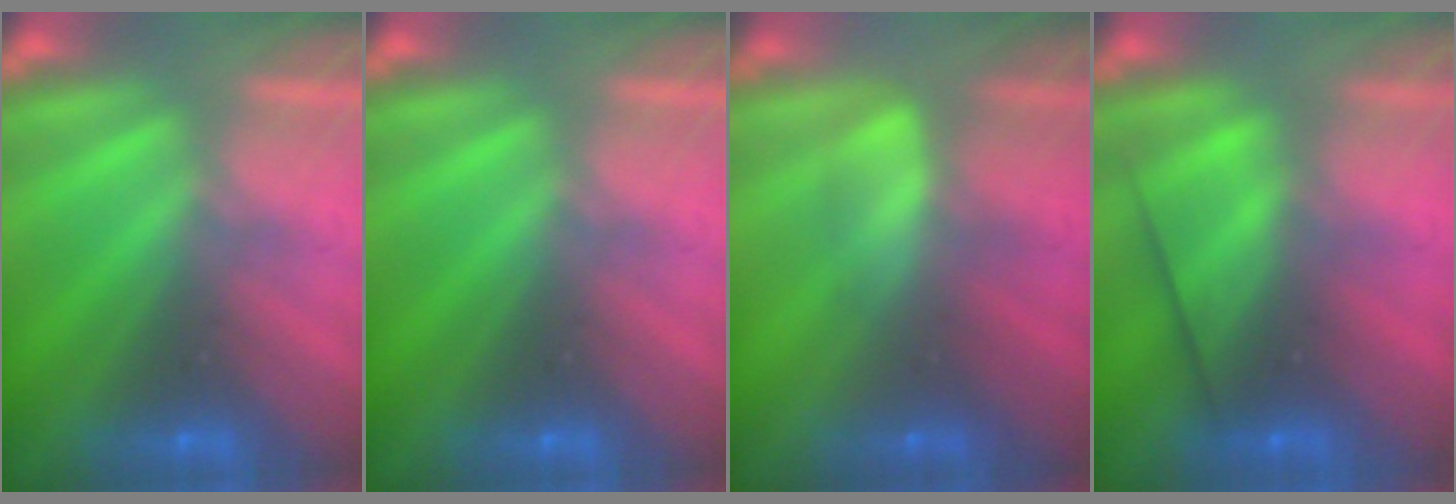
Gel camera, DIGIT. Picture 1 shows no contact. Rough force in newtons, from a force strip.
{"total": 0.0}
{"total": 2.5}
{"total": 2.7}